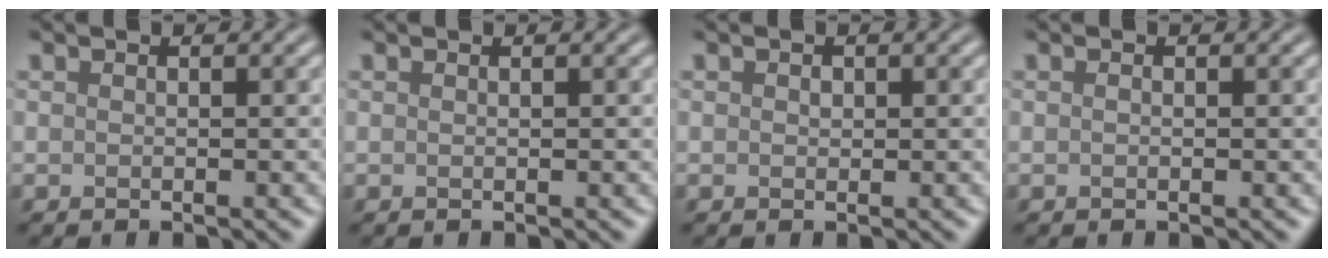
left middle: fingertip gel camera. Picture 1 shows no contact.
{"total": 0.0}
{"total": 0.6, "force": [0.1, 0.5, 0.3], "torque": [-0.006, -0.001, 0.001]}
{"total": 0.0}